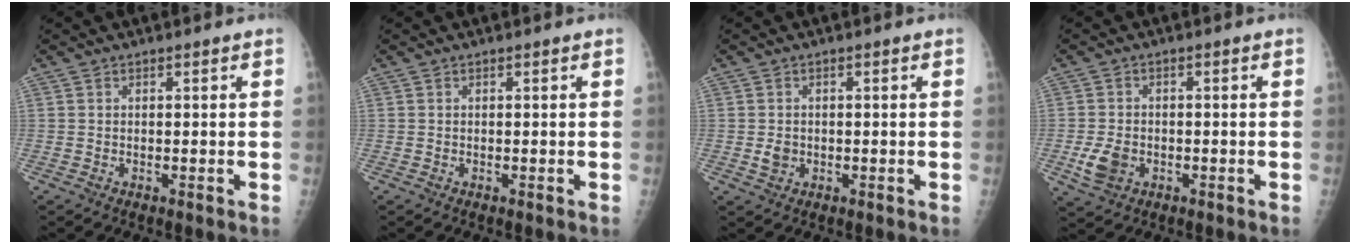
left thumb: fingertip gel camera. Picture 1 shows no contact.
{"total": 0.0}
{"total": 2.2, "force": [-0.4, 1.9, 1.0], "torque": [-0.009, 0.001, -0.003]}
{"total": 5.1, "force": [-1.7, 3.7, 3.0], "torque": [-0.055, 0.002, -0.024]}